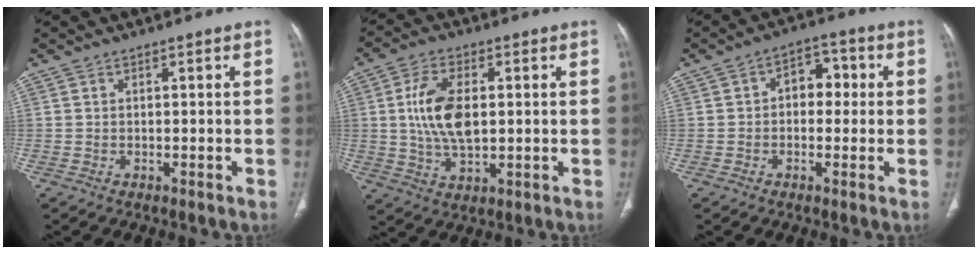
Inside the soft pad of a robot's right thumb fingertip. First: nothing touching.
{"total": 11.1, "force": [1.2, 5.9, 9.3], "torque": [-0.176, -0.002, 0.027]}
{"total": 6.4, "force": [0.4, 4.5, 4.6], "torque": [-0.032, 0.021, -0.003]}